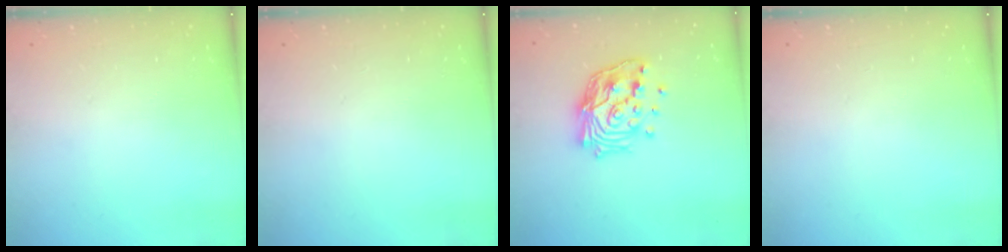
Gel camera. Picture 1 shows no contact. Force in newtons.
{"total": 0.0}
{"total": 18.0, "press": 17.9, "slide": 2.4}
{"total": 0.0}